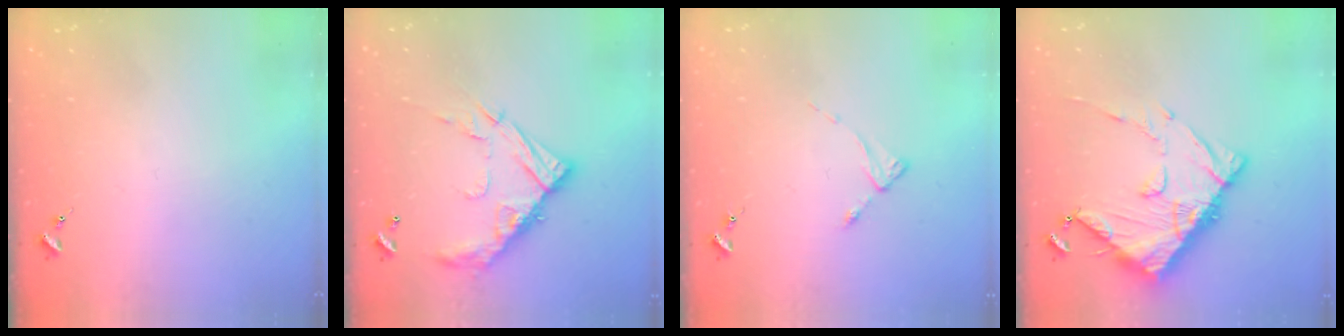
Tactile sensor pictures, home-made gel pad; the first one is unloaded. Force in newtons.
{"total": 15.6, "press": 15.5, "slide": 1.2}
{"total": 2.5, "press": 2.5, "slide": 0.3}
{"total": 14.1, "press": 14.0, "slide": 1.6}